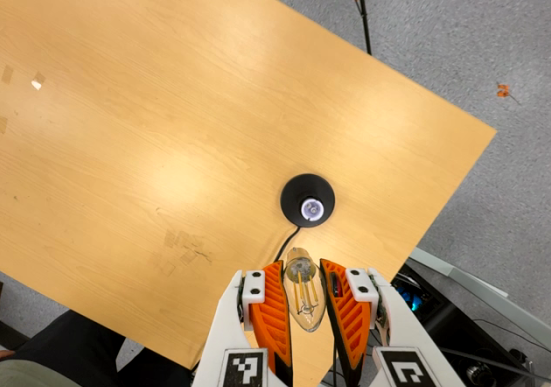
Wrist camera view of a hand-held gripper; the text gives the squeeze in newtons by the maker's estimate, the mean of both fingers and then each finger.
{"total": 19.8, "left": 22.1, "right": 17.5}